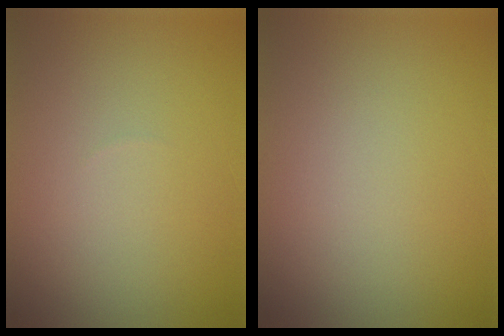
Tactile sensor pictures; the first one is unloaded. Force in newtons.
{"total": 0.0}